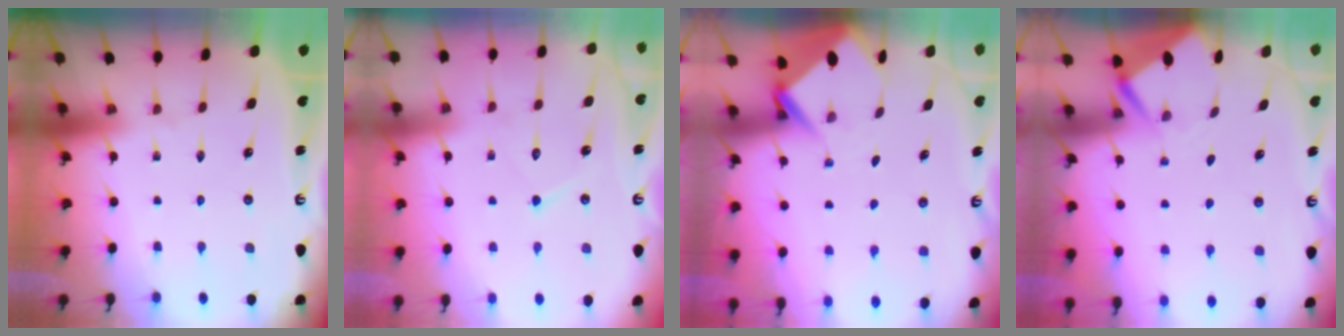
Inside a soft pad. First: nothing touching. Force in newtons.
{"total": 6.6, "press": 6.6, "slide": 0.5}
{"total": 4.4, "press": 4.4, "slide": 0.3}
{"total": 3.8, "press": 3.8, "slide": 0.1}